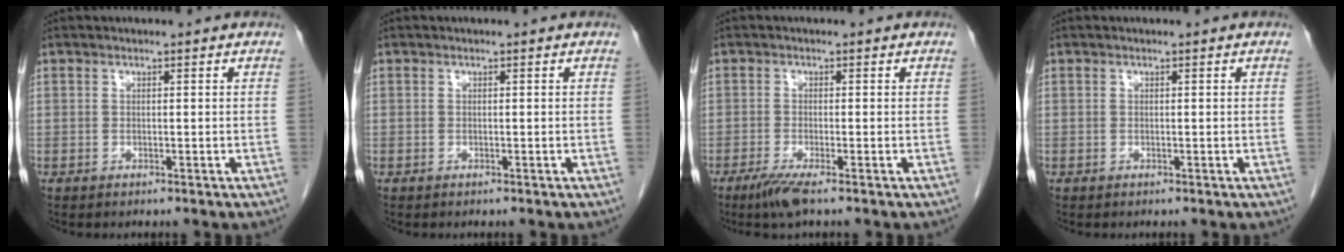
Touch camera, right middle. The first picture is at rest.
{"total": 0.0}
{"total": 3.5, "force": [-2.3, 0.0, 2.6], "torque": [-0.055, -0.012, -0.048]}
{"total": 0.0}